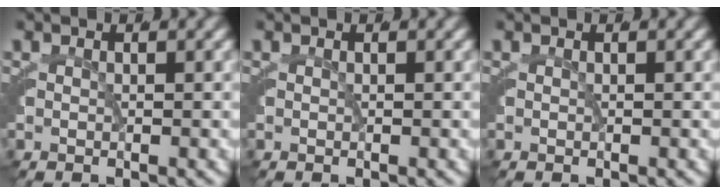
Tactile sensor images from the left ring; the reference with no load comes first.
{"total": 0.0}
{"total": 0.0}